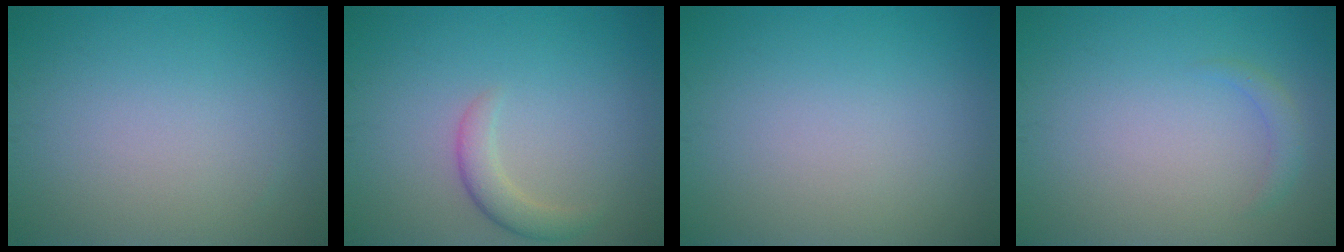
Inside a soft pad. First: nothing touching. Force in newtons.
{"total": 2.2, "press": 2.2, "slide": 0.2}
{"total": 0.0}
{"total": 1.1, "press": 1.1, "slide": 0.0}